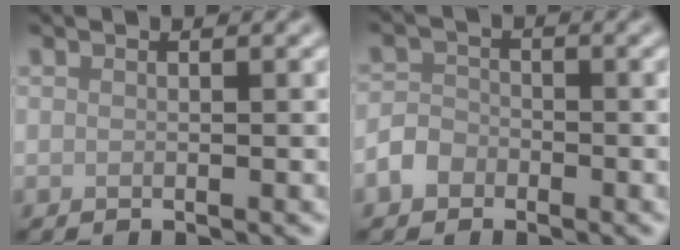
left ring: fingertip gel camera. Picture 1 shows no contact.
{"total": 2.2, "force": [-1.3, 1.6, 0.7], "torque": [-0.007, 0.007, -0.032]}